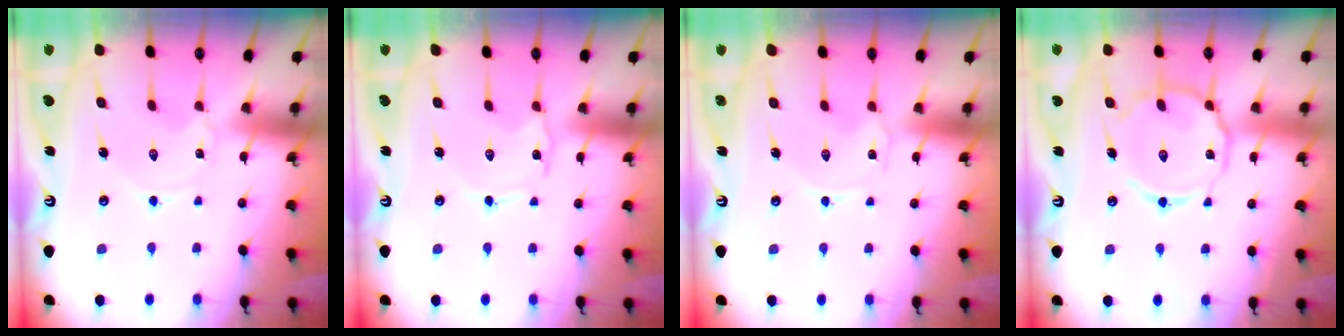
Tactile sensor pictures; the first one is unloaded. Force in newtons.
{"total": 1.5, "press": 1.5, "slide": 0.1}
{"total": 0.0}
{"total": 13.9, "press": 13.9, "slide": 1.2}